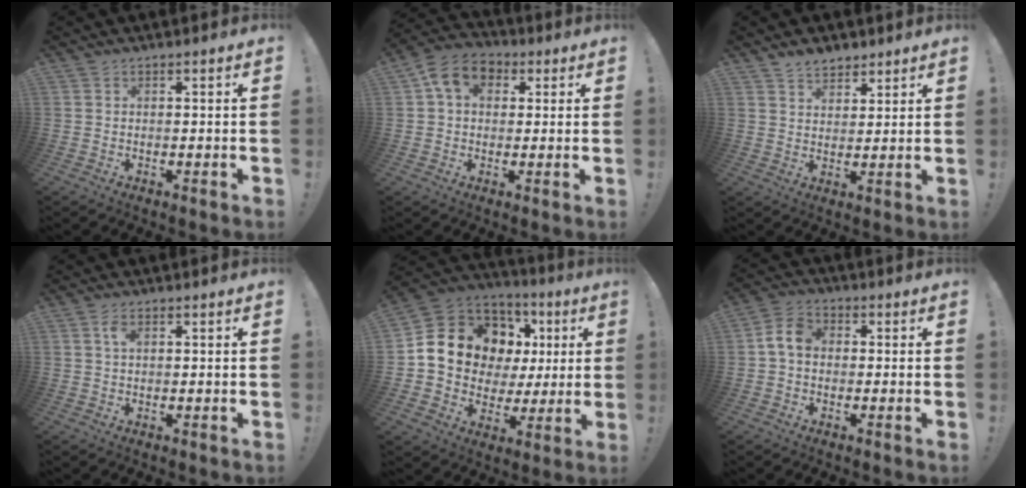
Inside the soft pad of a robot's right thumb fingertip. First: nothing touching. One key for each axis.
{"total": 9.6, "fx": 3.3, "fy": 7.1, "fz": 5.6, "tx": -0.089, "ty": 0.000, "tz": 0.065}
{"total": 5.4, "fx": 4.5, "fy": 2.8, "fz": 1.0, "tx": -0.008, "ty": -0.028, "tz": 0.084}
{"total": 2.5, "fx": 0.8, "fy": 1.1, "fz": 2.1, "tx": -0.038, "ty": 0.001, "tz": 0.013}
{"total": 14.2, "fx": 4.4, "fy": 11.9, "fz": 6.3, "tx": -0.086, "ty": -0.026, "tz": 0.103}
{"total": 7.0, "fx": -0.2, "fy": 4.9, "fz": 4.9, "tx": -0.097, "ty": 0.025, "tz": 0.004}